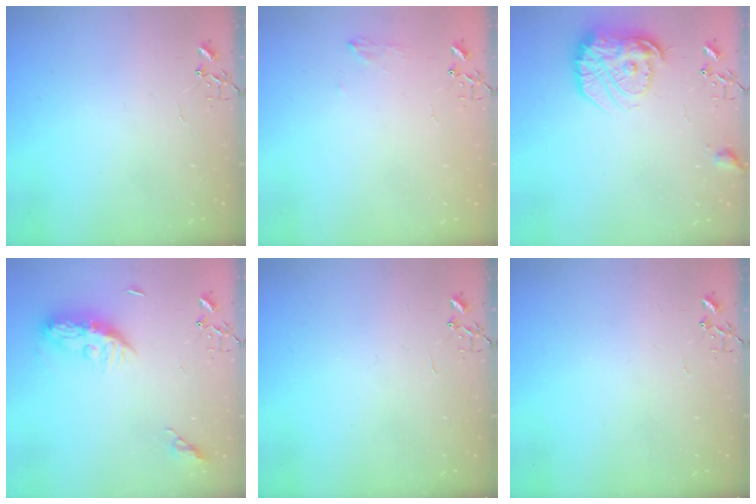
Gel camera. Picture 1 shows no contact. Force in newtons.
{"total": 7.4, "press": 7.3, "slide": 1.0}
{"total": 17.9, "press": 17.8, "slide": 1.2}
{"total": 9.8, "press": 9.8, "slide": 0.5}
{"total": 0.0}
{"total": 0.0}